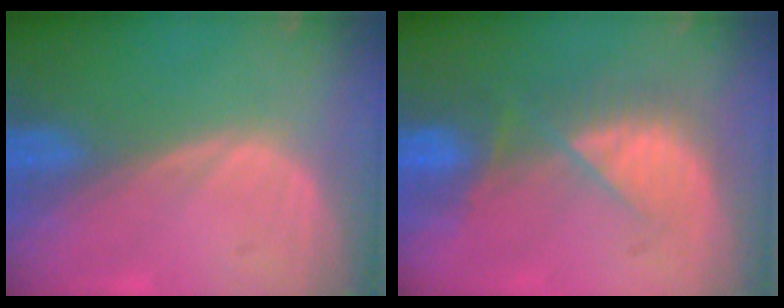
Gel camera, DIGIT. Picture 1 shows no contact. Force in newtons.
{"total": 7.2, "press": 6.6, "slide": 2.9}